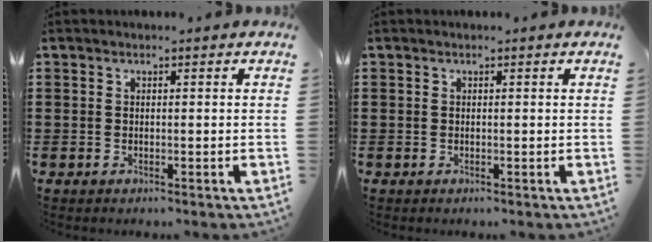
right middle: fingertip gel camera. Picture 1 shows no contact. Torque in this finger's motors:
{"motor_torque": [0.04, -0.03, 0.00, -0.01]}